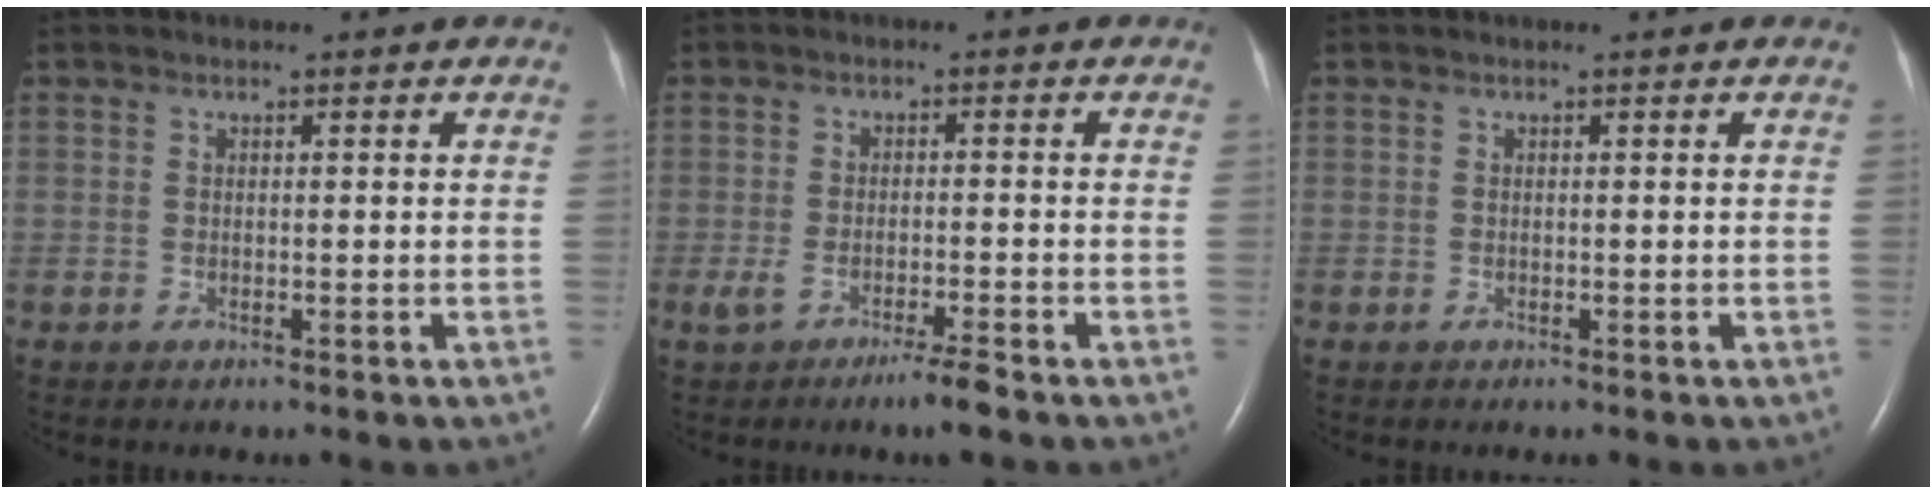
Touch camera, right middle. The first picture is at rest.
{"total": 4.0, "force": [-2.7, 0.0, 2.9], "torque": [-0.060, -0.008, -0.050]}
{"total": 0.0}